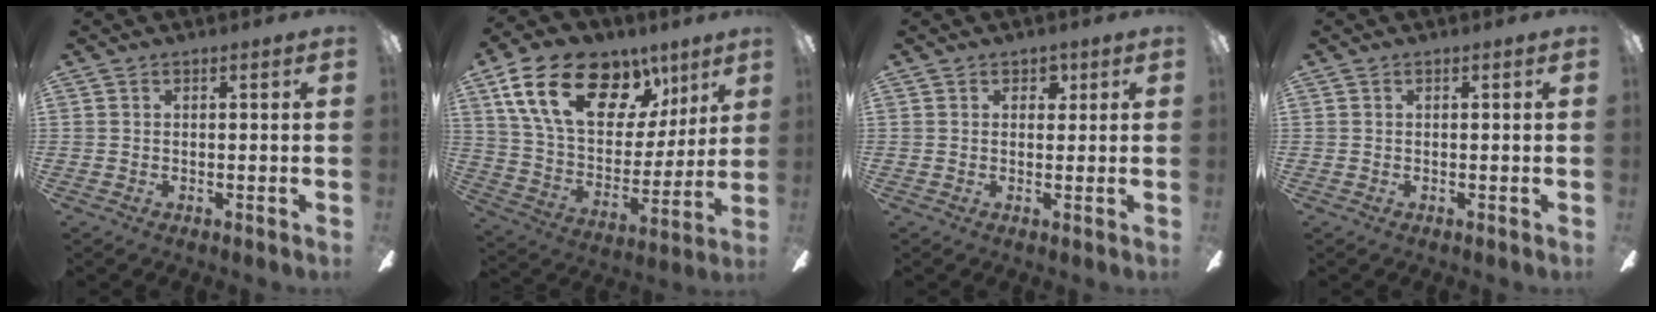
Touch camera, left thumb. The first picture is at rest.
{"total": 23.1, "force": [11.9, 13.7, 14.4], "torque": [-0.247, -0.044, 0.211]}
{"total": 2.2, "force": [1.1, 1.6, 1.0], "torque": [-0.005, 0.001, 0.015]}
{"total": 0.0}